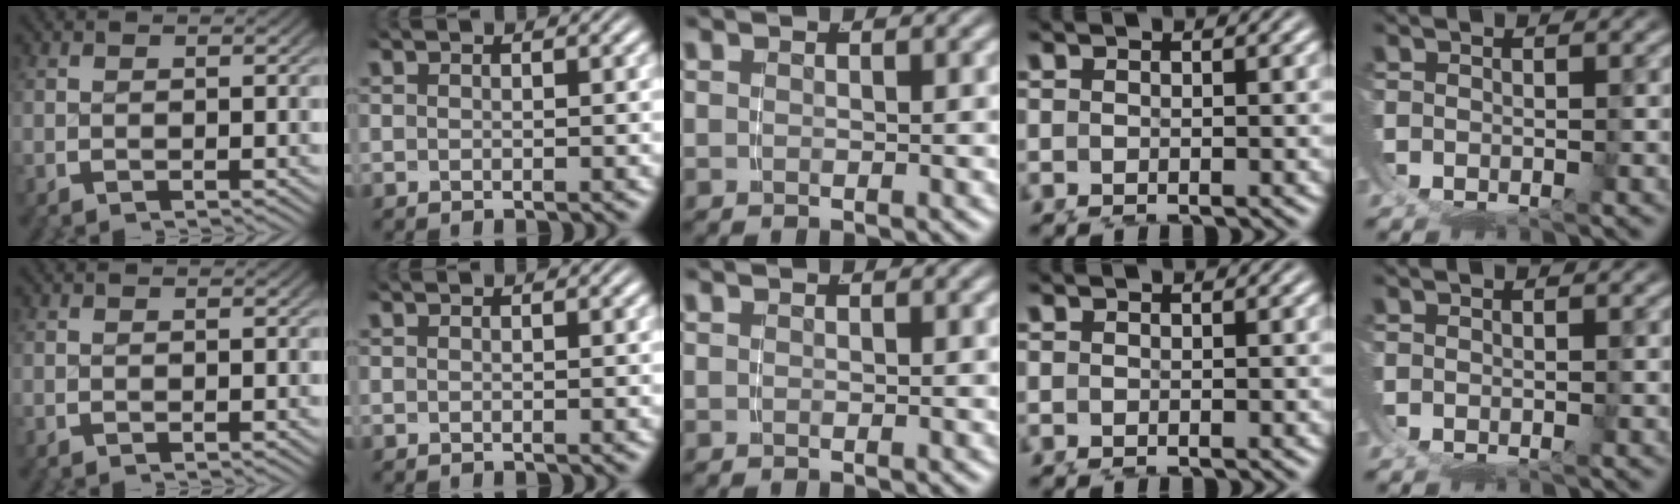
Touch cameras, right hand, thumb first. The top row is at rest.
{}